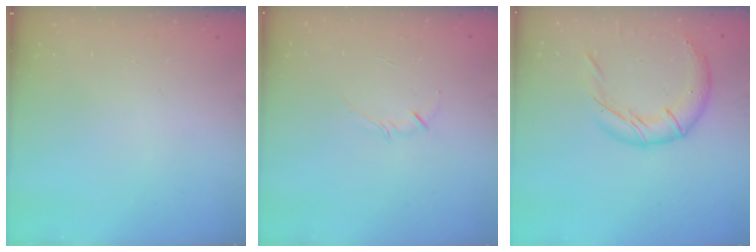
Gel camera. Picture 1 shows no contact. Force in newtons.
{"total": 2.9, "press": 2.8, "slide": 0.6}
{"total": 14.2, "press": 14.1, "slide": 1.5}